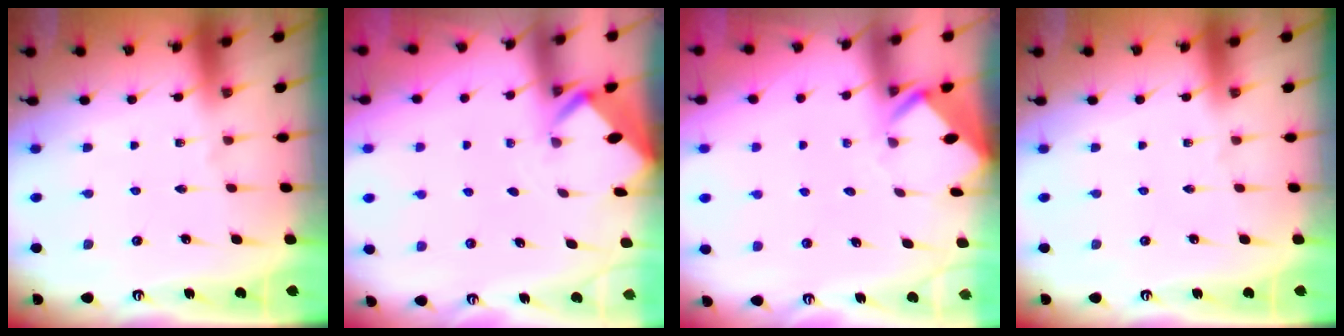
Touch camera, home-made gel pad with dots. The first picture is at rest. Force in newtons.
{"total": 2.2, "press": 2.2, "slide": 0.2}
{"total": 3.6, "press": 3.6, "slide": 0.3}
{"total": 0.0}